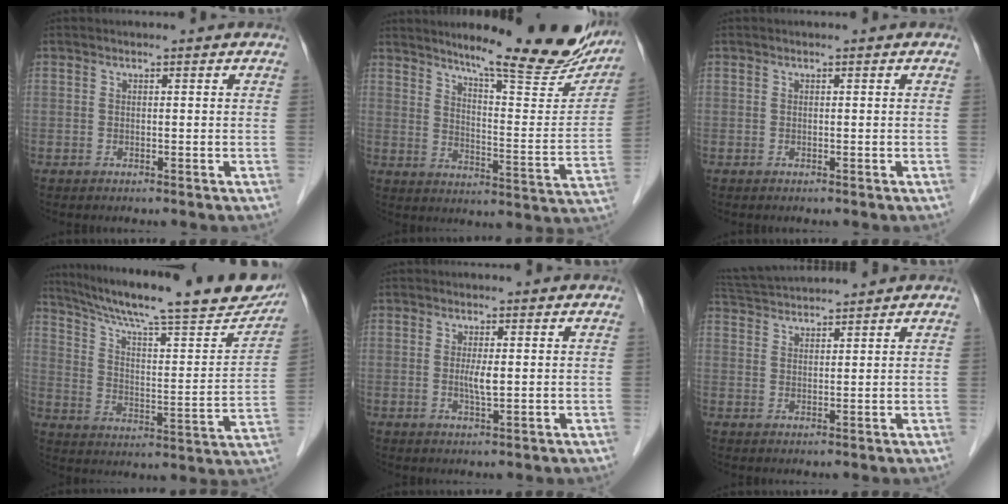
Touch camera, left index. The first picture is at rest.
{"total": 20.7, "force": [17.2, 2.5, 11.1], "torque": [-0.147, -0.047, 0.225]}
{"total": 0.0}
{"total": 26.7, "force": [22.4, 3.4, 14.1], "torque": [-0.221, -0.018, 0.307]}
{"total": 2.3, "force": [0.2, 0.3, 2.3], "torque": [-0.049, -0.004, 0.004]}
{"total": 7.7, "force": [7.5, -0.4, 1.8], "torque": [-0.042, 0.034, 0.127]}